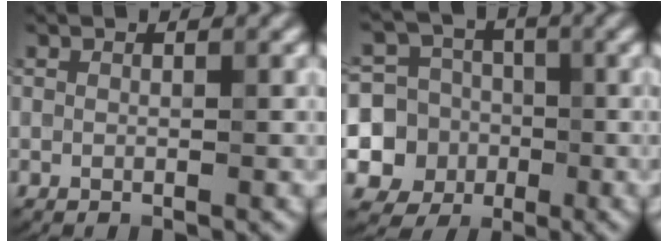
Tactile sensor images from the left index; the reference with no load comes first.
{"total": 7.0, "force": [-1.4, 6.5, 2.2], "torque": [-0.034, -0.002, -0.047]}